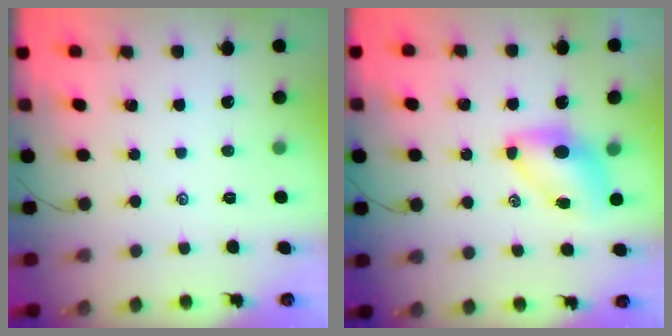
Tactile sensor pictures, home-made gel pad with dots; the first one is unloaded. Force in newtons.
{"total": 7.3, "press": 7.3, "slide": 0.9}